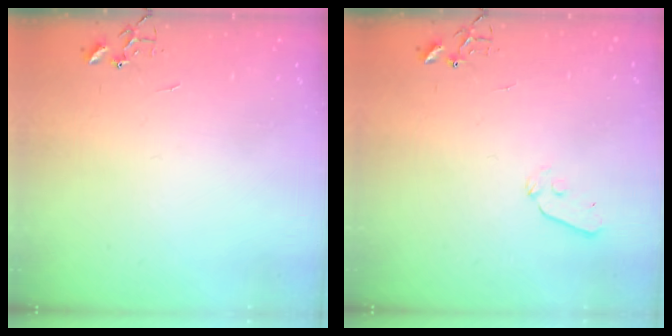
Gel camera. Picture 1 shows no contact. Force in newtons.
{"total": 4.9, "press": 4.8, "slide": 0.7}